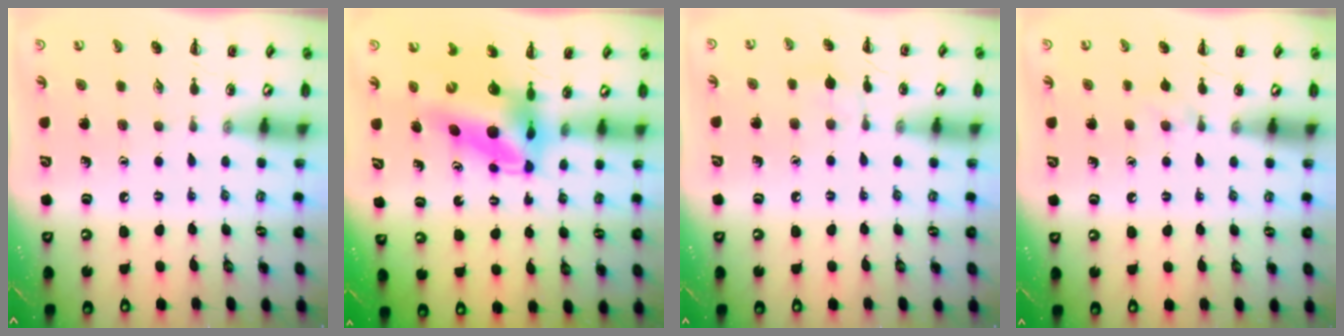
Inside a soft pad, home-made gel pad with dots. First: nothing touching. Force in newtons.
{"total": 7.5, "press": 7.2, "slide": 2.0}
{"total": 5.8, "press": 5.5, "slide": 1.8}
{"total": 4.6, "press": 4.4, "slide": 1.5}